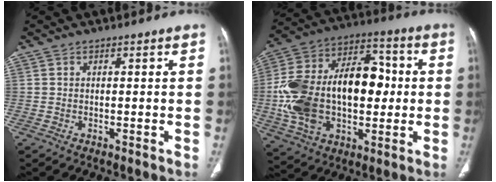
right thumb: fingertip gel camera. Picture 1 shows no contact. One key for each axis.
{"total": 26.2, "fx": -0.6, "fy": 16.2, "fz": 20.6, "tx": -0.373, "ty": 0.034, "tz": 0.001}